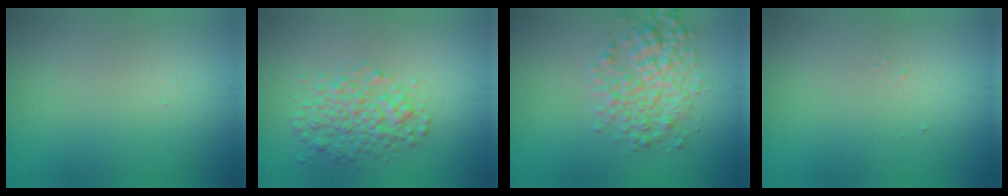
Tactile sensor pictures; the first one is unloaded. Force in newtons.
{"total": 3.5, "press": 3.5, "slide": 0.1}
{"total": 4.0, "press": 4.0, "slide": 0.1}
{"total": 0.0}